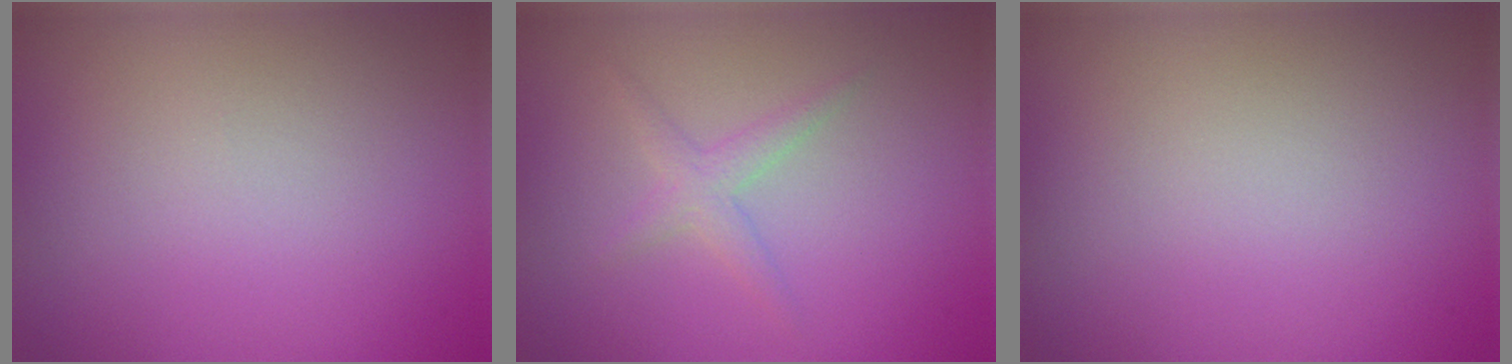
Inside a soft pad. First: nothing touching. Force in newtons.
{"total": 1.6, "press": 1.6, "slide": 0.1}
{"total": 0.0}